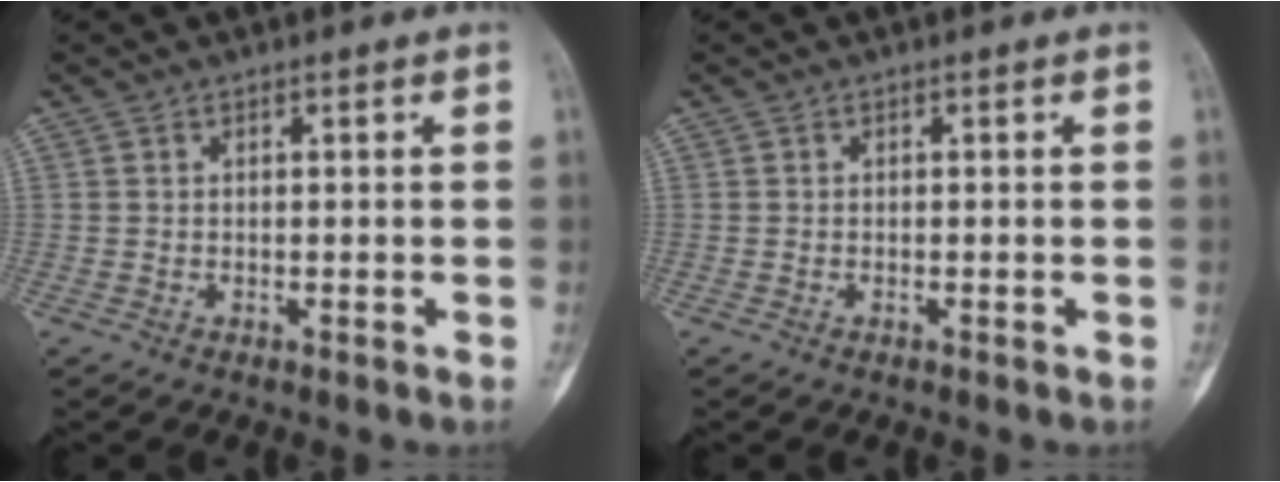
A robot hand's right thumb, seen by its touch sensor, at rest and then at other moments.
{"total": 0.0}